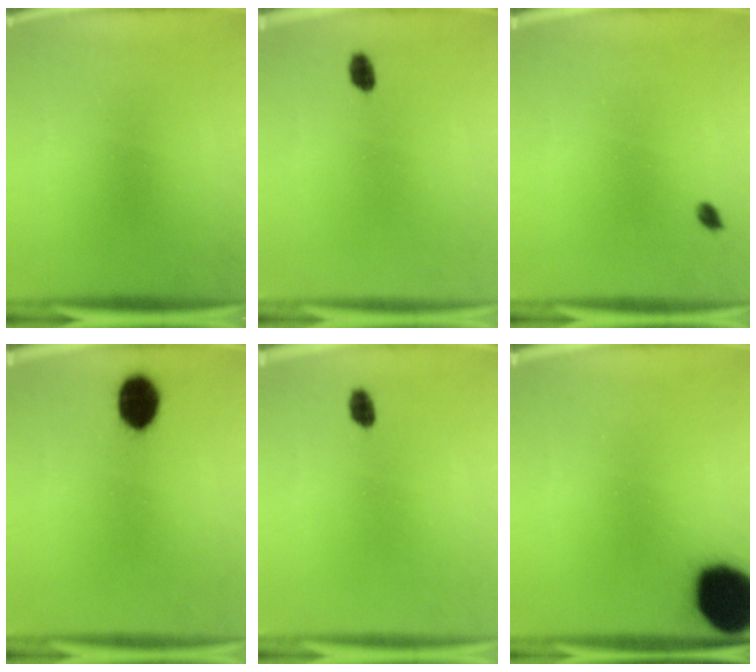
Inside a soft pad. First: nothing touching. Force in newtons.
{"total": 2.1}
{"total": 1.0}
{"total": 7.9}
{"total": 2.1}
{"total": 19.6}